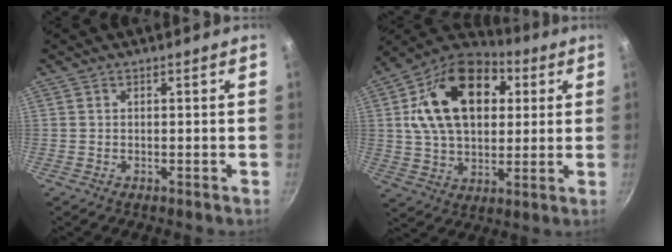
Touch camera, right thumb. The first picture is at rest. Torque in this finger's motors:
{"motor_torque": [-0.07, 4.14, 2.11, 0.54, 0.50]}